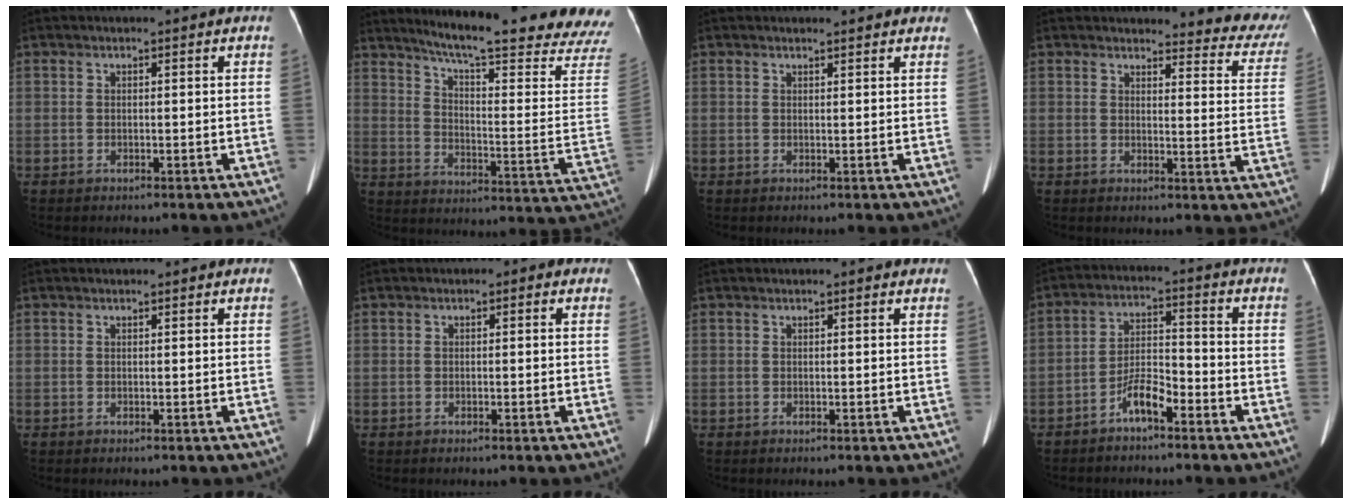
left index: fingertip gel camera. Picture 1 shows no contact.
{"total": 25.5, "force": [22.3, -0.3, 12.3], "torque": [-0.183, -0.104, 0.278]}
{"total": 3.4, "force": [3.2, 0.7, 0.9], "torque": [-0.013, 0.011, 0.029]}
{"total": 12.0, "force": [11.5, 2.1, 2.7], "torque": [0.008, -0.074, 0.092]}
{"total": 0.0}
{"total": 0.8, "force": [0.0, 0.6, 0.6], "torque": [-0.001, 0.007, -0.008]}
{"total": 0.7, "force": [0.6, 0.1, 0.4], "torque": [-0.006, 0.004, 0.006]}
{"total": 5.6, "force": [-3.8, 1.4, 3.8], "torque": [-0.081, 0.013, -0.070]}